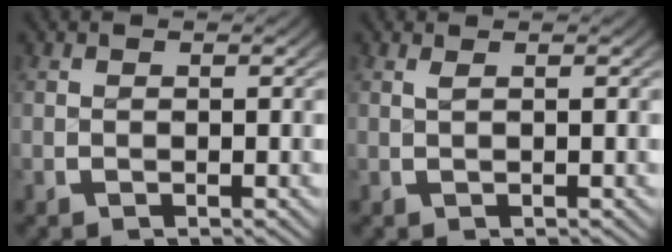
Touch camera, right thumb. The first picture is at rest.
{"total": 0.6, "force": [0.3, 0.0, 0.5], "torque": [-0.010, -0.001, 0.005]}